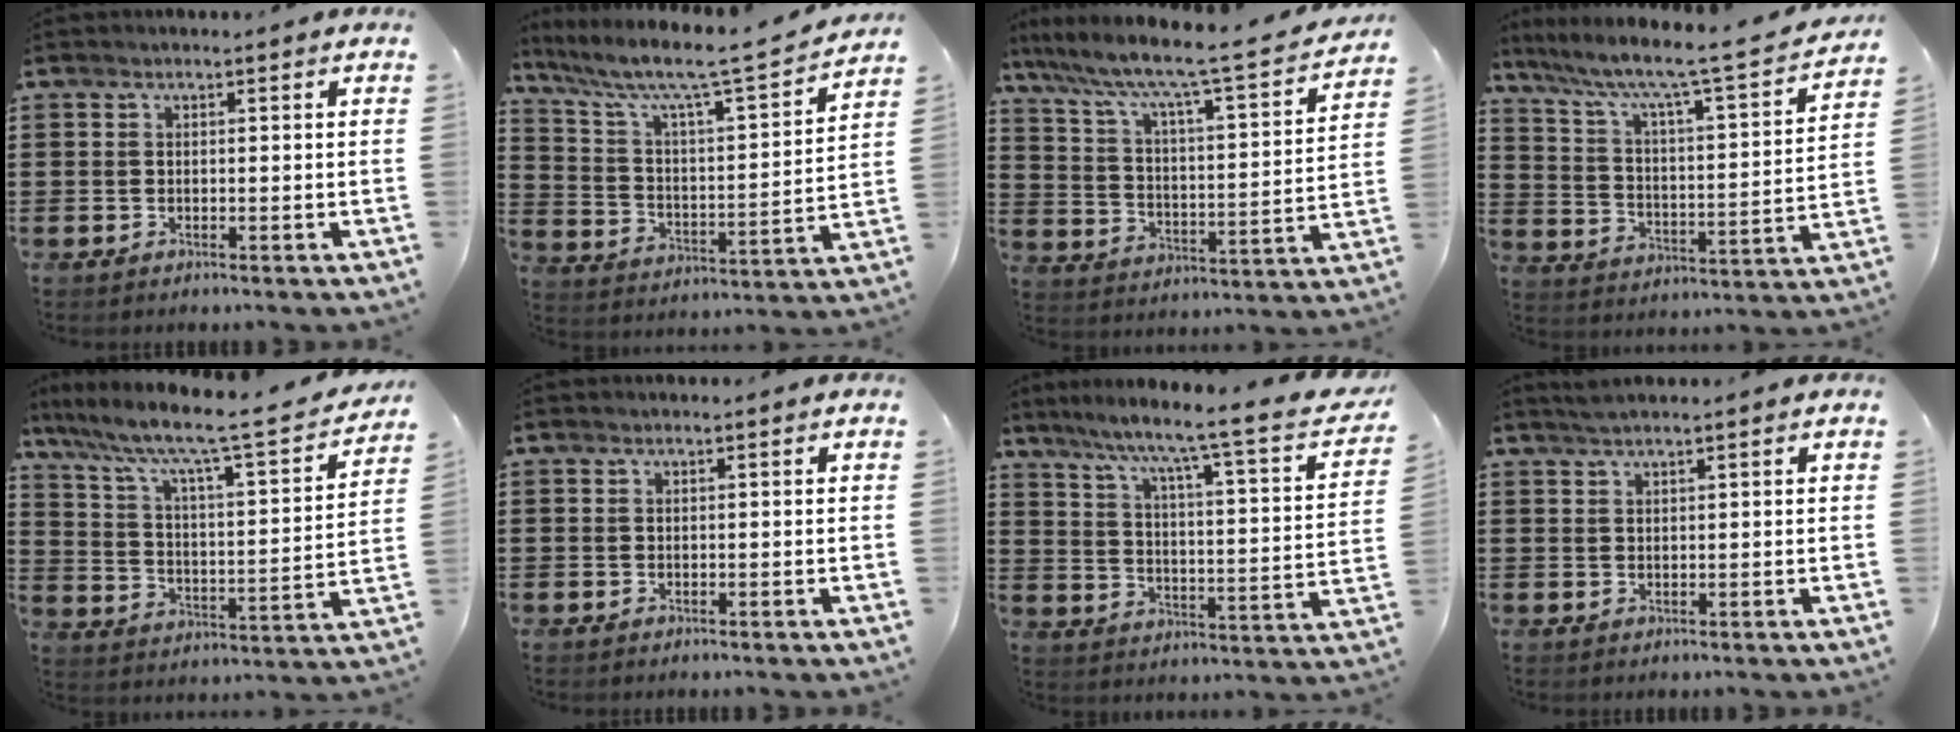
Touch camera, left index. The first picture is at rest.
{"total": 7.1, "force": [5.8, 0.4, 4.0], "torque": [-0.108, -0.051, 0.088]}
{"total": 6.6, "force": [5.3, 0.0, 4.0], "torque": [-0.103, -0.049, 0.075]}
{"total": 5.9, "force": [4.6, 0.1, 3.7], "torque": [-0.095, -0.045, 0.063]}
{"total": 7.7, "force": [6.1, 0.5, 4.8], "torque": [-0.120, -0.050, 0.091]}
{"total": 0.0}
{"total": 5.7, "force": [4.5, -0.9, 3.3], "torque": [-0.085, -0.055, 0.060]}
{"total": 1.5, "force": [1.2, 0.0, 0.8], "torque": [-0.018, 0.000, 0.023]}